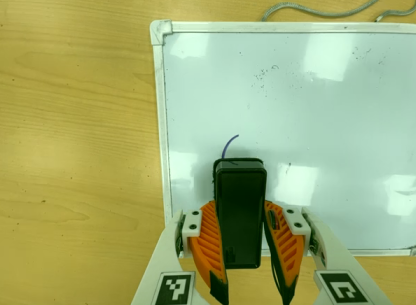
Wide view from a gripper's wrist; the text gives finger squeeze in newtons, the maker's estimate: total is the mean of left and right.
{"total": 6.4, "left": 5.1, "right": 7.8}